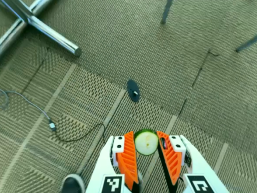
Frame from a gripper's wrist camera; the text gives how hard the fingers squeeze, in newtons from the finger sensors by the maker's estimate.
{"total": 6.5, "left": 5.9, "right": 7.0}